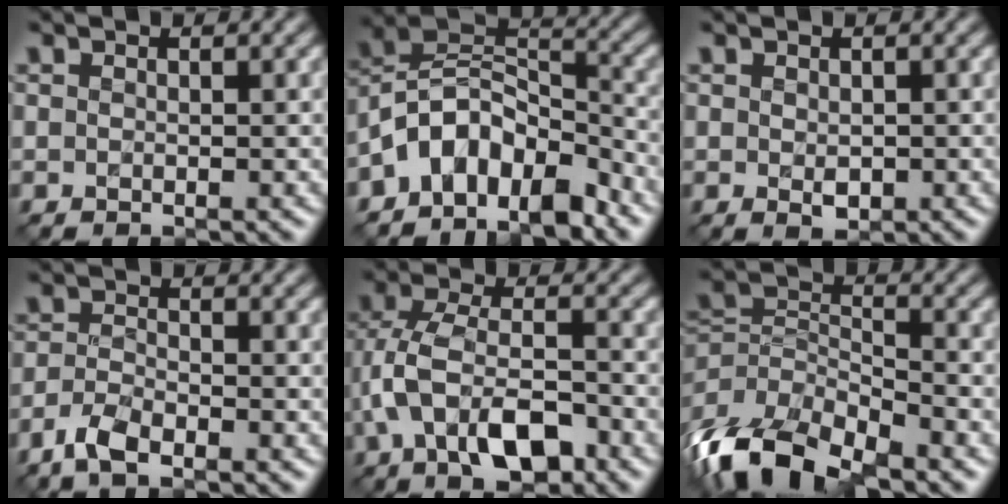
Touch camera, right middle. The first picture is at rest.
{"total": 7.7, "force": [-4.8, 4.1, 4.4], "torque": [-0.056, 0.012, -0.102]}
{"total": 1.1, "force": [-0.1, 0.7, 0.9], "torque": [-0.013, -0.004, 0.002]}
{"total": 3.0, "force": [-2.2, 0.9, 1.8], "torque": [-0.041, 0.000, -0.055]}
{"total": 8.0, "force": [-2.6, 4.5, 6.1], "torque": [-0.123, 0.009, -0.055]}
{"total": 9.3, "force": [-6.0, 4.3, 5.7], "torque": [-0.119, -0.012, -0.125]}